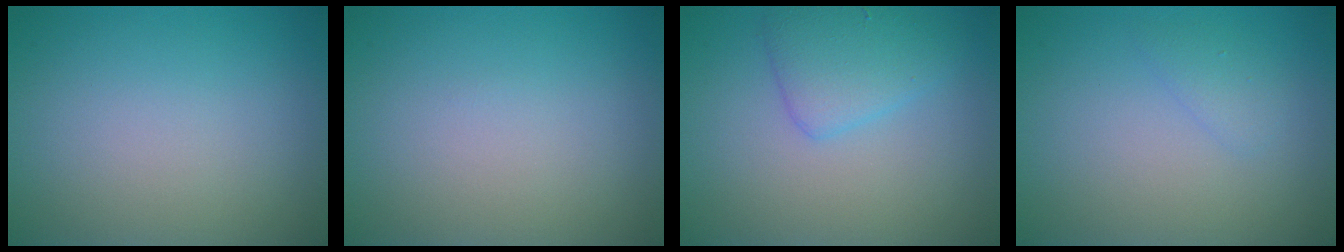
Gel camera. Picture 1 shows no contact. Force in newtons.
{"total": 0.0}
{"total": 3.1, "press": 3.1, "slide": 0.1}
{"total": 1.1, "press": 1.1, "slide": 0.0}